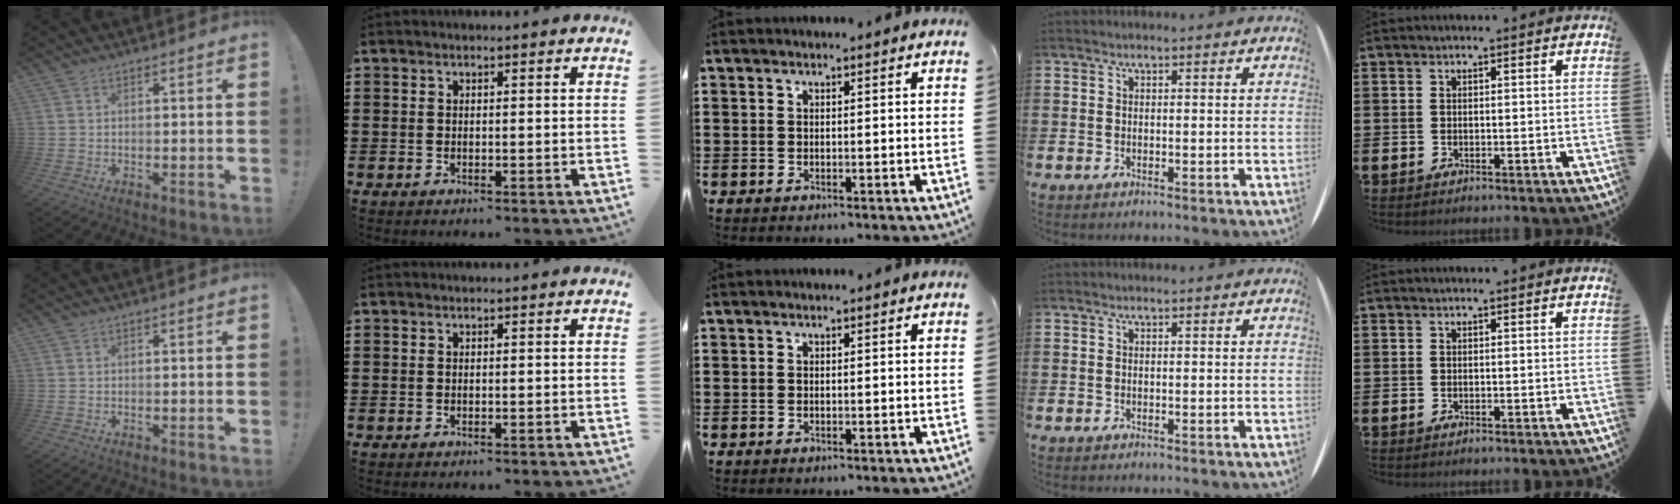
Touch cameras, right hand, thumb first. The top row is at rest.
{}